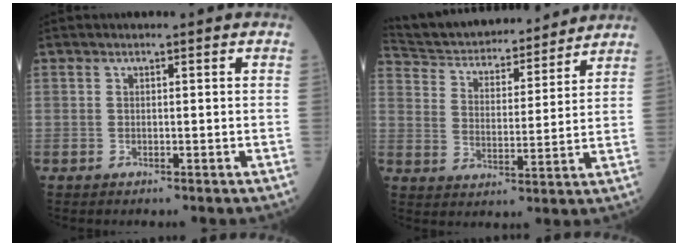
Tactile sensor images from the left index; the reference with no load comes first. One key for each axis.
{"total": 18.6, "fx": 17.2, "fy": 4.3, "fz": 5.6, "tx": -0.099, "ty": 0.015, "tz": 0.265}